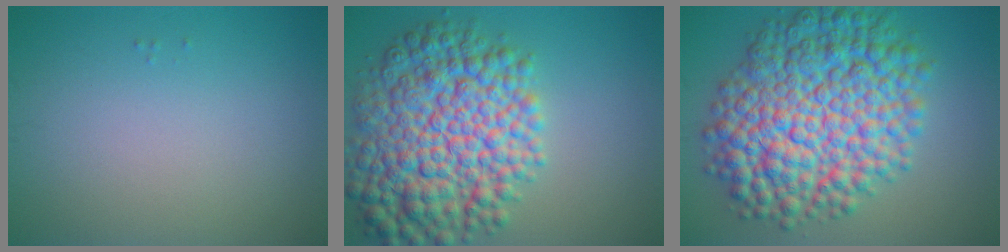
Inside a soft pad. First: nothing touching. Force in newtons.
{"total": 11.4, "press": 11.4, "slide": 0.1}
{"total": 13.0, "press": 13.0, "slide": 0.2}